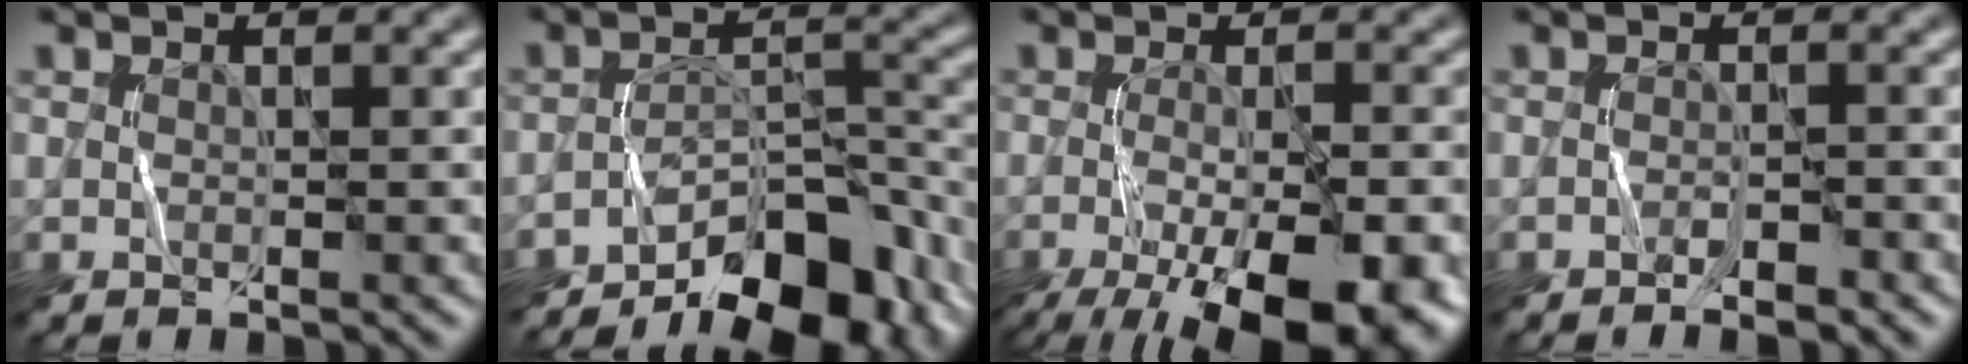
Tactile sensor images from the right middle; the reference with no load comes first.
{"total": 10.0, "force": [-7.3, 3.8, 5.7], "torque": [-0.070, 0.001, -0.119]}
{"total": 13.1, "force": [-6.2, 4.5, 10.6], "torque": [-0.161, -0.035, -0.083]}
{"total": 1.3, "force": [-1.2, 0.1, 0.6], "torque": [-0.009, 0.004, -0.020]}